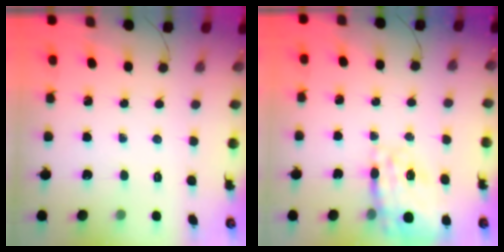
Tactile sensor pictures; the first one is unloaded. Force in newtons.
{"total": 21.8, "press": 21.6, "slide": 2.5}